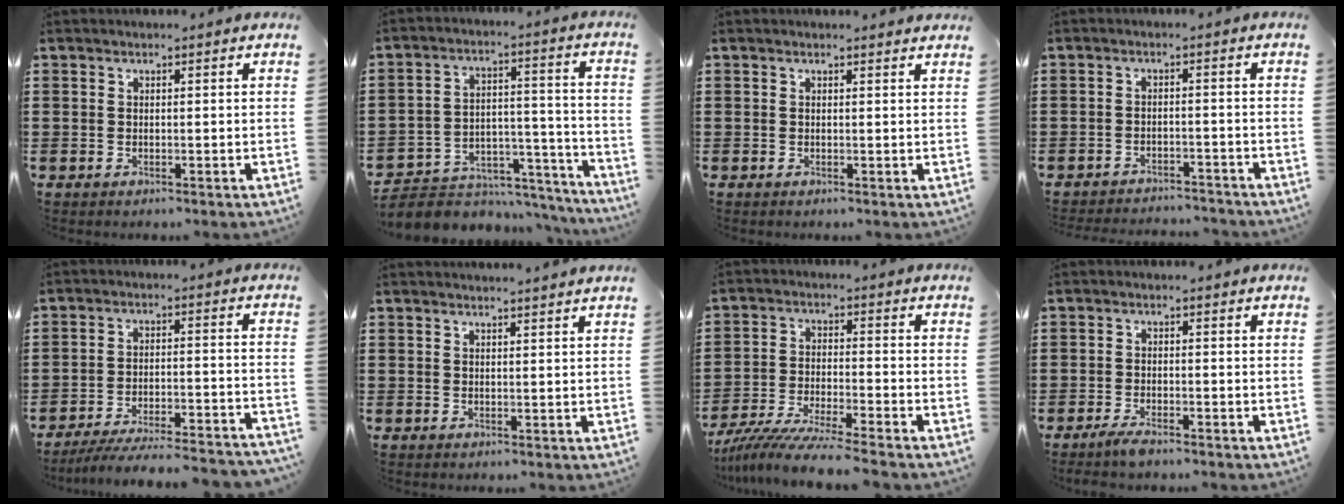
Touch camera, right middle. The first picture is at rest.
{"total": 5.1, "force": [-4.5, 2.3, 0.7], "torque": [-0.013, 0.014, -0.087]}
{"total": 0.5, "force": [0.5, 0.1, 0.2], "torque": [0.002, -0.003, 0.007]}
{"total": 2.8, "force": [-2.8, 0.1, -0.1], "torque": [-0.006, -0.002, -0.058]}
{"total": 6.5, "force": [-6.1, 0.0, 2.2], "torque": [-0.038, -0.007, -0.116]}
{"total": 1.3, "force": [1.3, -0.2, 0.2], "torque": [-0.005, -0.001, 0.025]}
{"total": 7.4, "force": [-6.9, -0.4, 2.7], "torque": [-0.061, -0.014, -0.135]}
{"total": 2.1, "force": [-1.6, 0.3, 1.2], "torque": [-0.029, 0.000, -0.033]}